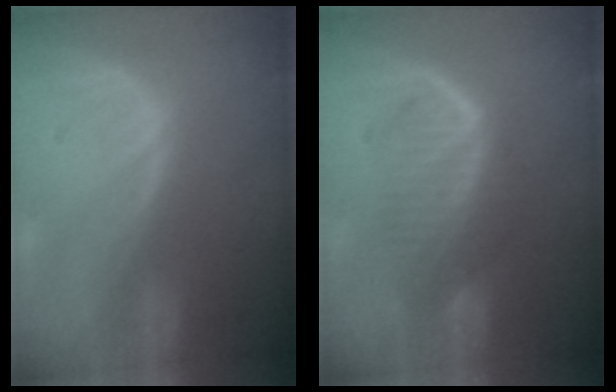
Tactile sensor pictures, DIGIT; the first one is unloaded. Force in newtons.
{"total": 6.2, "press": 6.1, "slide": 1.0}